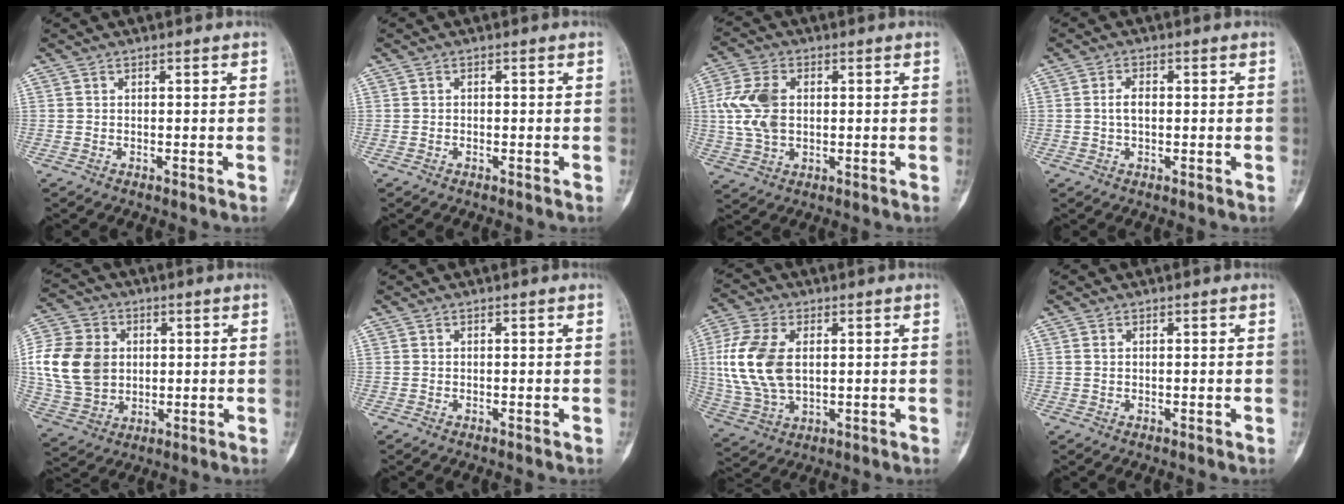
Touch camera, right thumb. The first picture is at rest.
{"total": 0.0}
{"total": 10.0, "force": [0.9, 6.6, 7.4], "torque": [-0.158, 0.006, 0.022]}
{"total": 2.6, "force": [0.0, 1.5, 2.2], "torque": [-0.040, 0.007, -0.002]}
{"total": 15.5, "force": [1.5, 12.4, 9.2], "torque": [-0.168, 0.006, 0.034]}
{"total": 0.0}
{"total": 14.4, "force": [1.8, 8.6, 11.4], "torque": [-0.253, 0.001, 0.039]}
{"total": 0.8, "force": [0.2, 0.5, 0.5], "torque": [-0.014, 0.003, 0.007]}